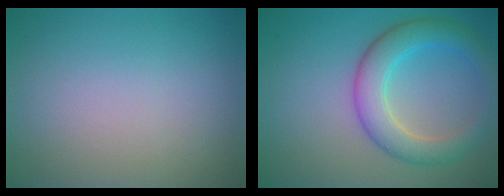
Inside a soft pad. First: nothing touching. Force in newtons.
{"total": 5.2, "press": 5.2, "slide": 0.0}